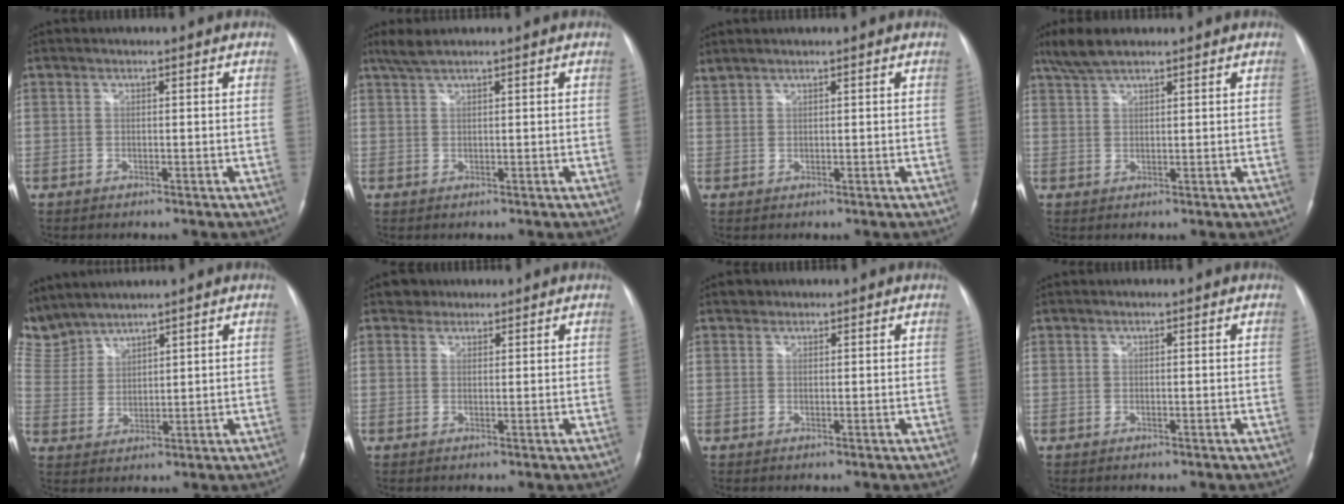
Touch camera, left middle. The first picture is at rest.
{"total": 2.4, "force": [2.0, 0.0, 1.5], "torque": [-0.039, 0.014, 0.044]}
{"total": 1.6, "force": [1.6, -0.1, 0.4], "torque": [-0.019, 0.020, 0.039]}
{"total": 4.7, "force": [3.8, 1.0, 2.5], "torque": [-0.061, 0.016, 0.077]}
{"total": 8.3, "force": [8.0, 2.1, 0.5], "torque": [-0.032, 0.014, 0.182]}
{"total": 1.9, "force": [1.4, 1.3, -0.2], "torque": [0.006, 0.008, 0.018]}
{"total": 1.1, "force": [0.8, 0.8, 0.0], "torque": [0.005, 0.006, 0.009]}
{"total": 0.0}